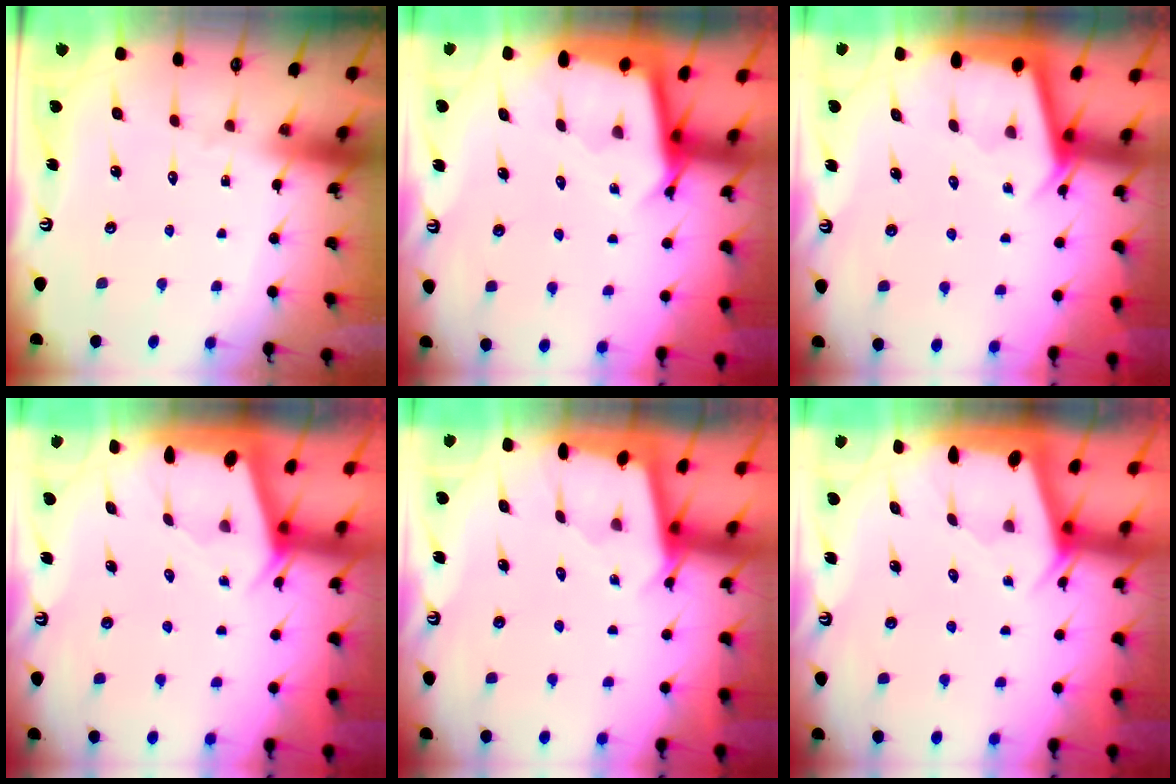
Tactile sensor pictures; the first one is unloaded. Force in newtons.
{"total": 2.8, "press": 2.8, "slide": 0.0}
{"total": 2.9, "press": 2.8, "slide": 0.3}
{"total": 2.0, "press": 1.9, "slide": 0.3}
{"total": 1.8, "press": 1.8, "slide": 0.2}
{"total": 1.9, "press": 1.8, "slide": 0.3}